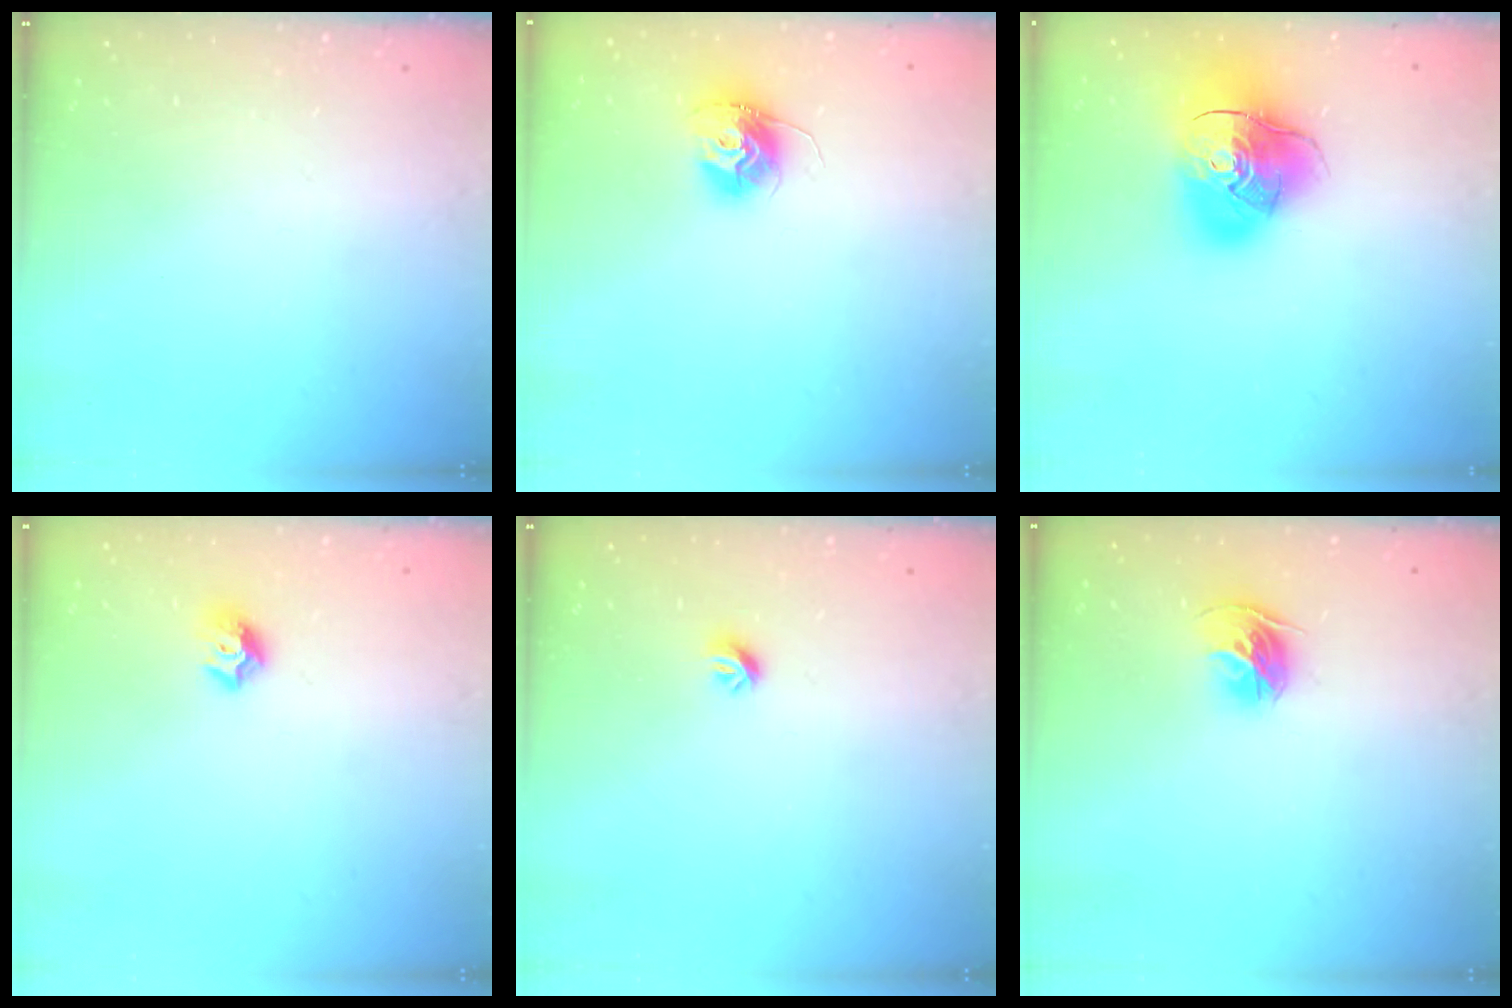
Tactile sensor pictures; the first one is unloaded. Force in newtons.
{"total": 11.1, "press": 11.1, "slide": 0.9}
{"total": 17.9, "press": 17.8, "slide": 2.3}
{"total": 8.2, "press": 8.1, "slide": 1.0}
{"total": 5.7, "press": 5.6, "slide": 0.8}
{"total": 9.9, "press": 9.8, "slide": 1.0}